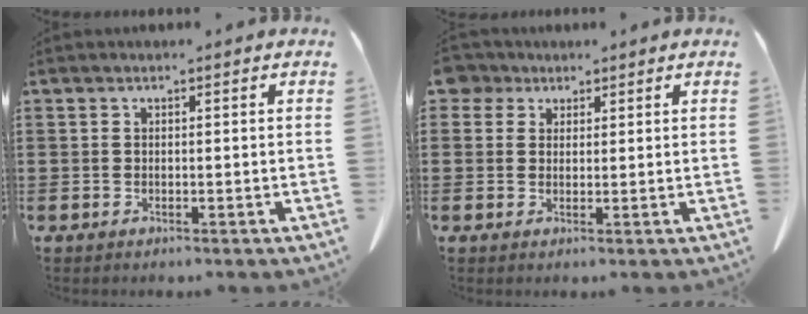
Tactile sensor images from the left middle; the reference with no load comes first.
{"total": 3.1, "force": [2.1, 2.1, 0.8], "torque": [-0.019, 0.007, 0.038]}